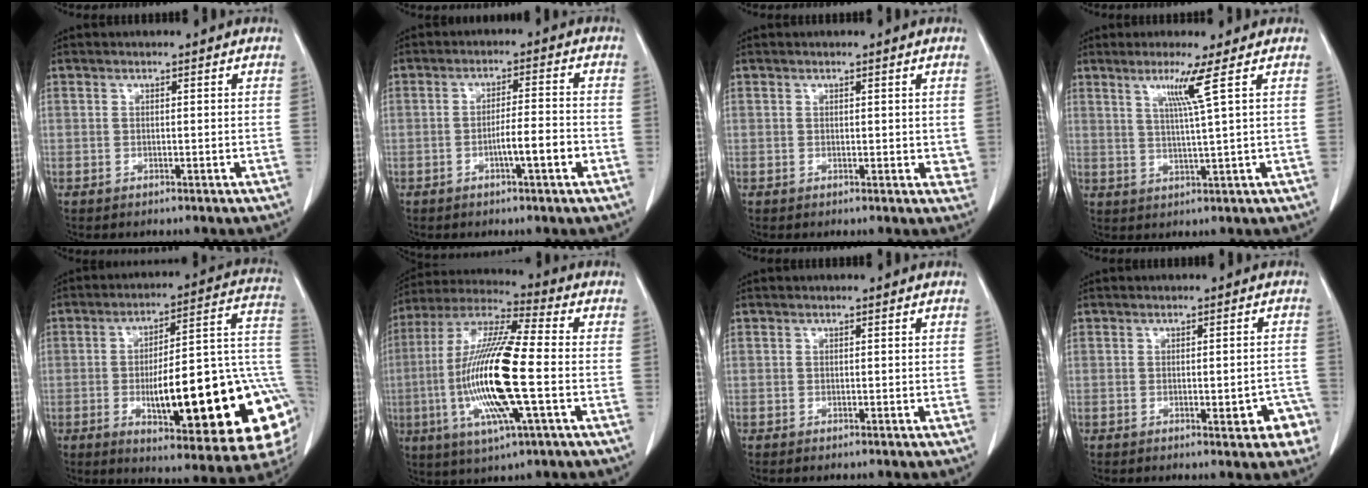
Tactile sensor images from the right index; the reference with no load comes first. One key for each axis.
{"total": 4.9, "fx": -1.8, "fy": 0.2, "fz": 4.6, "tx": -0.070, "ty": 0.002, "tz": -0.027}
{"total": 1.6, "fx": 0.7, "fy": 1.0, "fz": 1.0, "tx": -0.002, "ty": -0.005, "tz": 0.010}
{"total": 4.9, "fx": 2.3, "fy": -1.8, "fz": 4.0, "tx": -0.078, "ty": -0.010, "tz": 0.047}
{"total": 27.2, "fx": -5.0, "fy": 5.6, "fz": 26.1, "tx": -0.271, "ty": 0.012, "tz": -0.061}
{"total": 18.2, "fx": -3.3, "fy": 1.8, "fz": 17.8, "tx": -0.369, "ty": -0.011, "tz": -0.062}
{"total": 0.0}
{"total": 4.6, "fx": -1.9, "fy": 1.4, "fz": 3.9, "tx": -0.034, "ty": 0.007, "tz": -0.016}